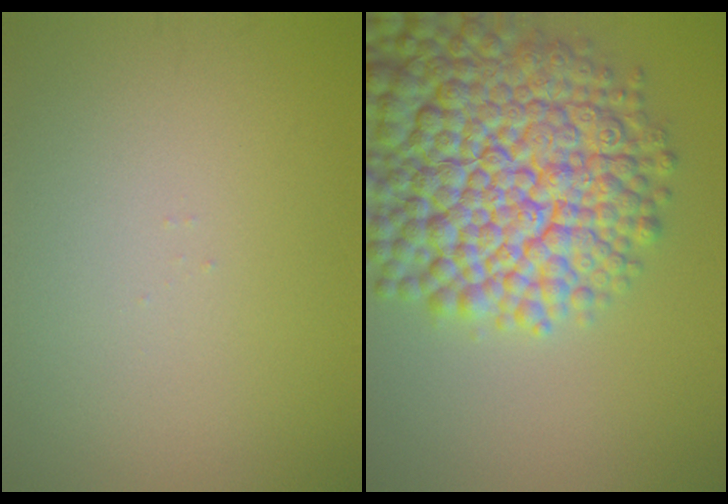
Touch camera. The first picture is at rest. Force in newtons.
{"total": 14.9, "press": 14.8, "slide": 0.7}